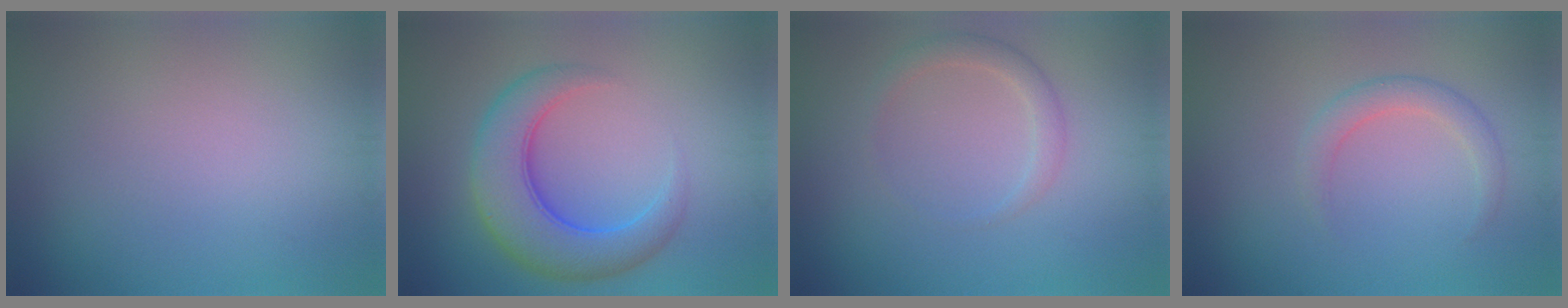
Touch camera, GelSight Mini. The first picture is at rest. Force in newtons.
{"total": 6.6, "press": 6.6, "slide": 0.2}
{"total": 1.9, "press": 1.9, "slide": 0.2}
{"total": 2.1, "press": 2.0, "slide": 0.2}